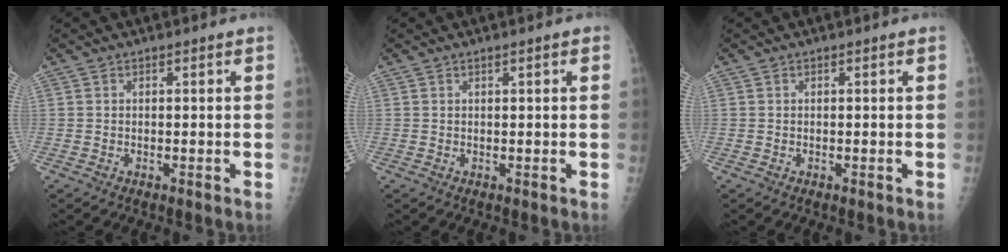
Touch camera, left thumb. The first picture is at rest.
{"total": 1.2, "force": [0.5, 0.1, 1.1], "torque": [-0.020, 0.001, 0.007]}
{"total": 0.0}